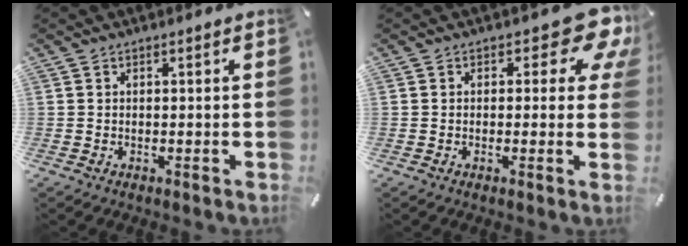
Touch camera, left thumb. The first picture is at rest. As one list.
[{"total": 9.7, "force": [4.7, 4.7, 7.1], "torque": [-0.078, -0.027, 0.077]}]